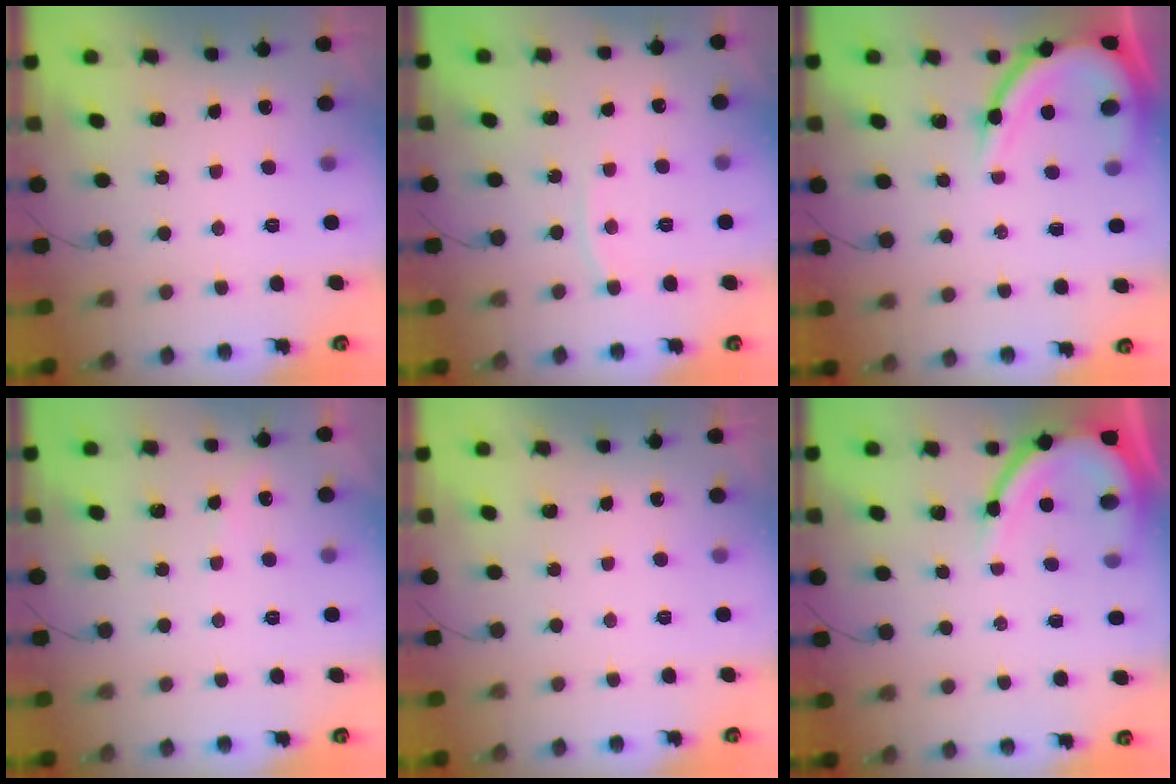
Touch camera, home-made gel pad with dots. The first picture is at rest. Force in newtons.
{"total": 5.4, "press": 5.3, "slide": 0.8}
{"total": 11.5, "press": 11.5, "slide": 1.1}
{"total": 2.4, "press": 2.4, "slide": 0.4}
{"total": 0.0}
{"total": 11.3, "press": 11.2, "slide": 0.8}